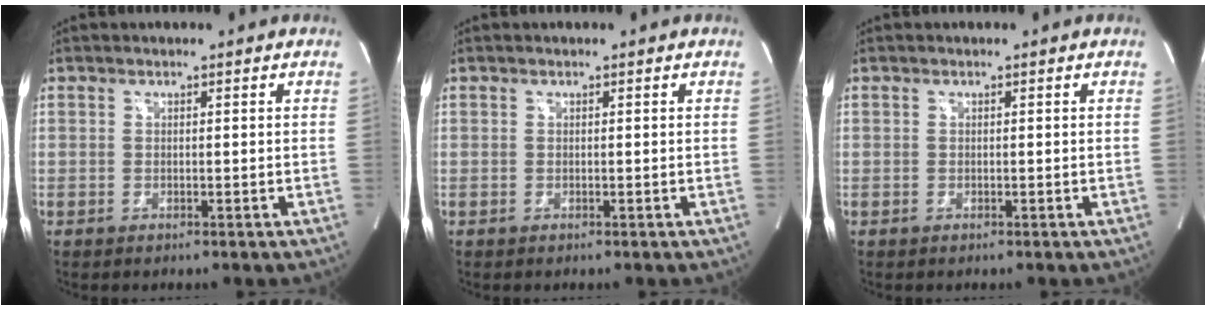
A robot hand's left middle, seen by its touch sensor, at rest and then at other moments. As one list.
[{"total": 0.0}, {"total": 0.0}]